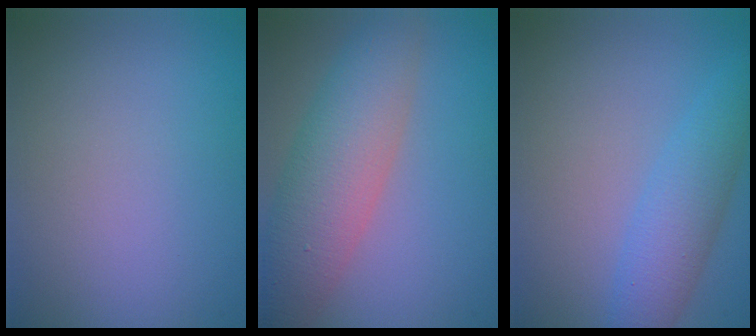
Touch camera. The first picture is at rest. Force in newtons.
{"total": 7.0, "press": 7.0, "slide": 0.4}
{"total": 3.7, "press": 3.7, "slide": 0.1}